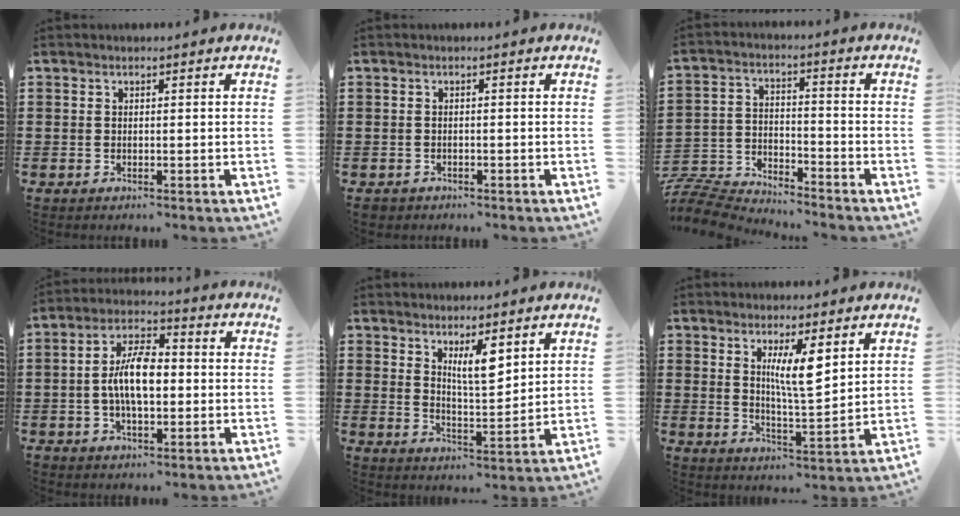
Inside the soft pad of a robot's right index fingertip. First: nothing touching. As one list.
[{"total": 0.9, "force": [-0.8, 0.5, 0.0], "torque": [-0.004, 0.000, -0.018]}, {"total": 7.6, "force": [-7.5, 1.1, 0.7], "torque": [-0.028, 0.012, -0.154]}, {"total": 8.0, "force": [-0.8, 3.6, 7.1], "torque": [-0.140, 0.009, -0.017]}, {"total": 5.7, "force": [3.5, 1.6, 4.3], "torque": [-0.076, -0.009, 0.056]}, {"total": 6.5, "force": [3.0, 1.2, 5.6], "torque": [-0.101, -0.007, 0.046]}]